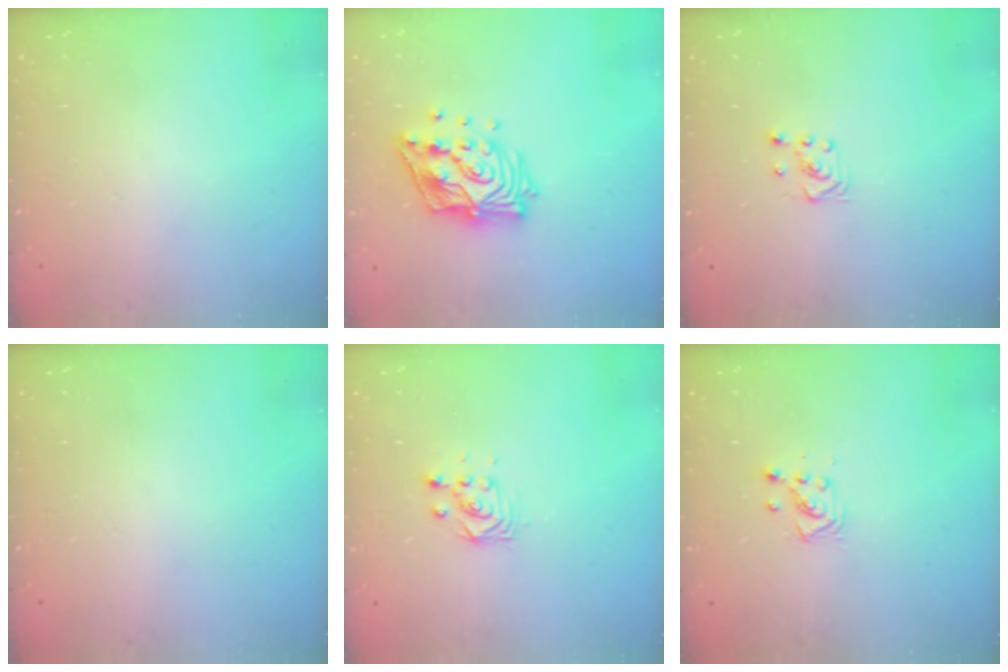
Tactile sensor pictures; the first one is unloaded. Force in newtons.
{"total": 14.7, "press": 14.6, "slide": 1.9}
{"total": 3.1, "press": 3.0, "slide": 0.8}
{"total": 0.0}
{"total": 2.9, "press": 2.9, "slide": 0.4}
{"total": 3.6, "press": 3.6, "slide": 0.2}